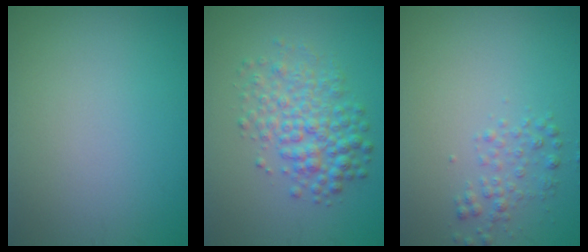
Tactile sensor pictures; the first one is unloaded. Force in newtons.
{"total": 4.5, "press": 4.5, "slide": 0.0}
{"total": 1.6, "press": 1.6, "slide": 0.0}